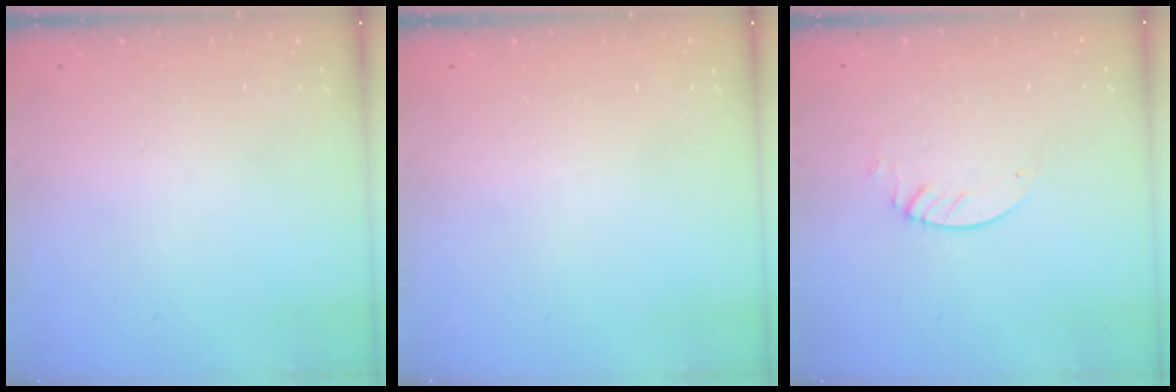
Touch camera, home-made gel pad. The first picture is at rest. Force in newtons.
{"total": 0.0}
{"total": 2.3, "press": 2.3, "slide": 0.2}